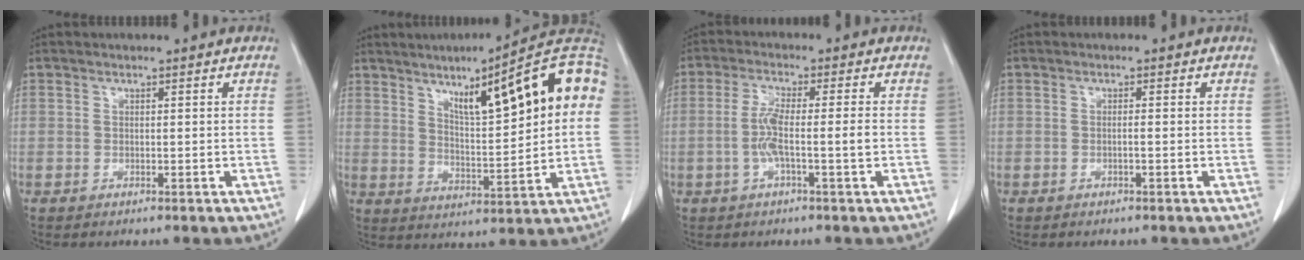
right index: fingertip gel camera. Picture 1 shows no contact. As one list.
[{"total": 18.0, "force": [5.6, 2.4, 16.9], "torque": [-0.241, 0.027, 0.077]}, {"total": 5.1, "force": [-1.1, -0.1, 5.0], "torque": [-0.105, 0.004, -0.020]}, {"total": 0.6, "force": [-0.2, -0.1, 0.5], "torque": [-0.011, 0.001, -0.003]}]